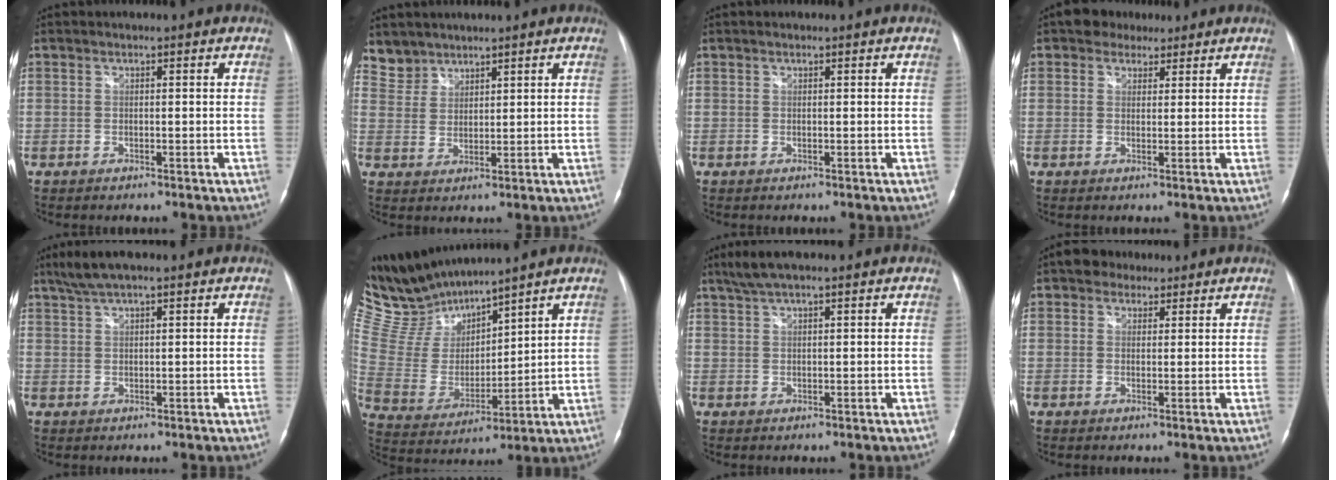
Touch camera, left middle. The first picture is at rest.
{"total": 4.0, "force": [3.5, 1.9, -0.6], "torque": [0.020, 0.006, 0.071]}
{"total": 0.0}
{"total": 4.0, "force": [2.9, 2.6, 0.8], "torque": [-0.014, 0.012, 0.043]}
{"total": 4.8, "force": [3.6, 0.6, 3.1], "torque": [-0.069, 0.017, 0.067]}
{"total": 12.9, "force": [12.5, 1.3, 2.8], "torque": [-0.084, 0.004, 0.268]}
{"total": 4.4, "force": [3.3, 0.6, 2.8], "torque": [-0.061, 0.016, 0.062]}
{"total": 4.1, "force": [2.8, 2.6, 1.5], "torque": [-0.028, 0.017, 0.044]}